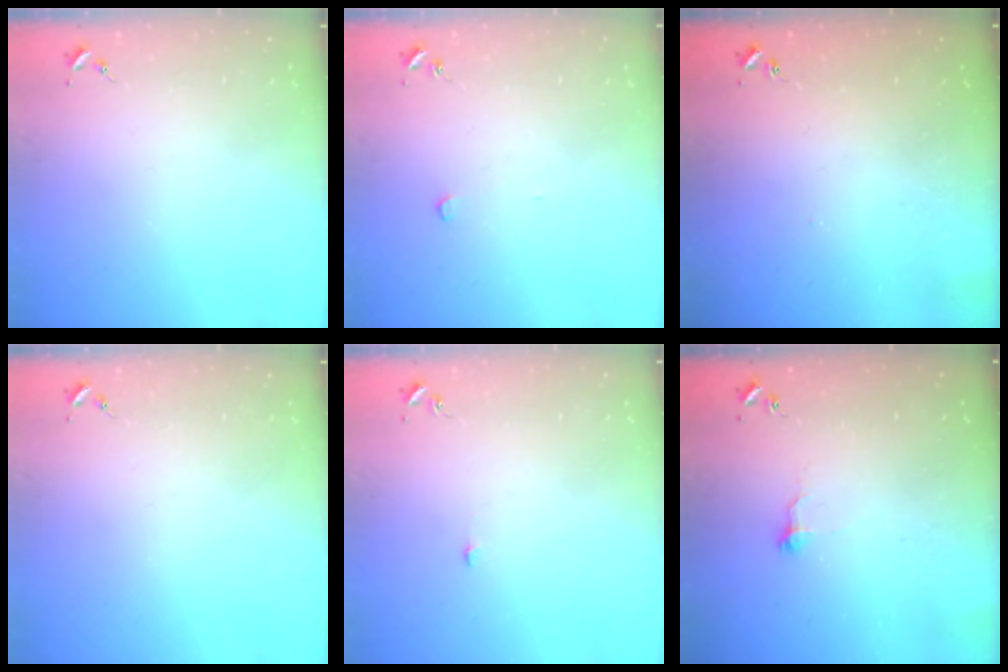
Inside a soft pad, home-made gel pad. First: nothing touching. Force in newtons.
{"total": 2.8, "press": 2.8, "slide": 0.1}
{"total": 0.9, "press": 0.8, "slide": 0.2}
{"total": 0.0}
{"total": 3.3, "press": 3.3, "slide": 0.3}
{"total": 7.5, "press": 7.5, "slide": 0.7}